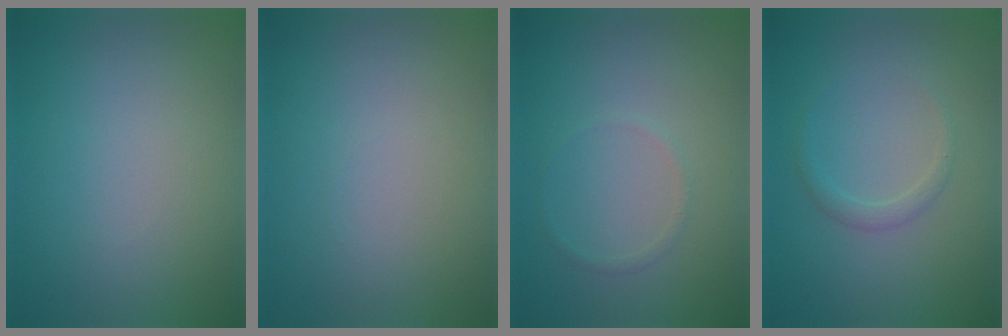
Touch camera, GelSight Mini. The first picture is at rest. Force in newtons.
{"total": 0.0}
{"total": 0.7, "press": 0.7, "slide": 0.0}
{"total": 1.2, "press": 1.2, "slide": 0.1}